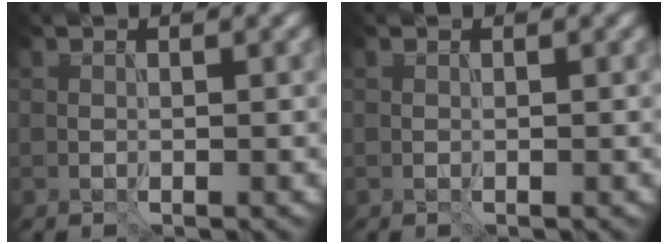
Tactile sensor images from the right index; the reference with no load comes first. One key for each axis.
{"total": 0.0}